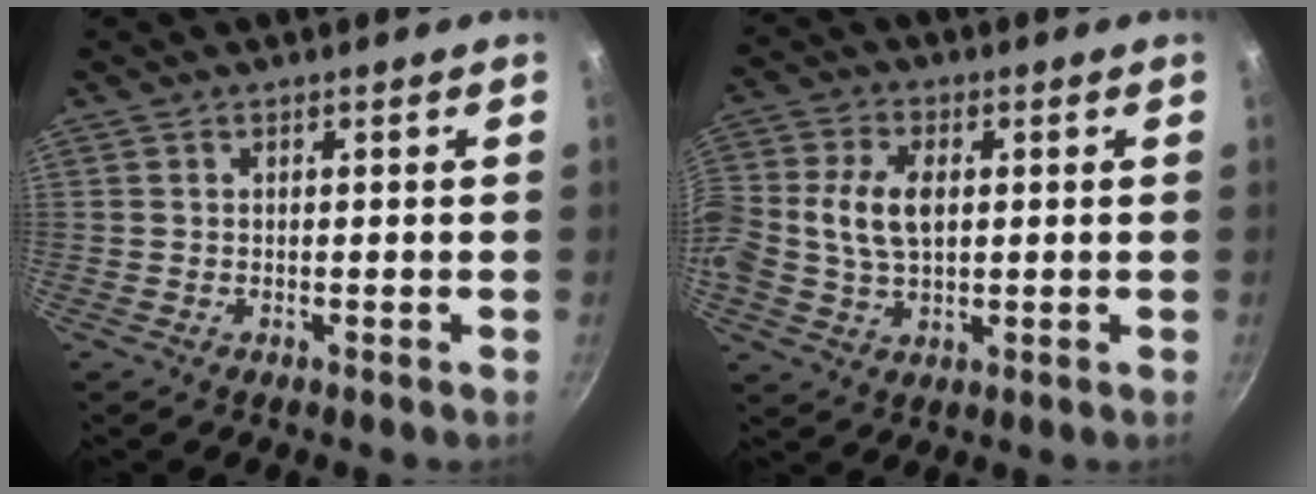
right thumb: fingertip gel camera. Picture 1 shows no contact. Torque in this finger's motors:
{"motor_torque": [0.14, 0.51, 0.13, -0.07, 0.19]}